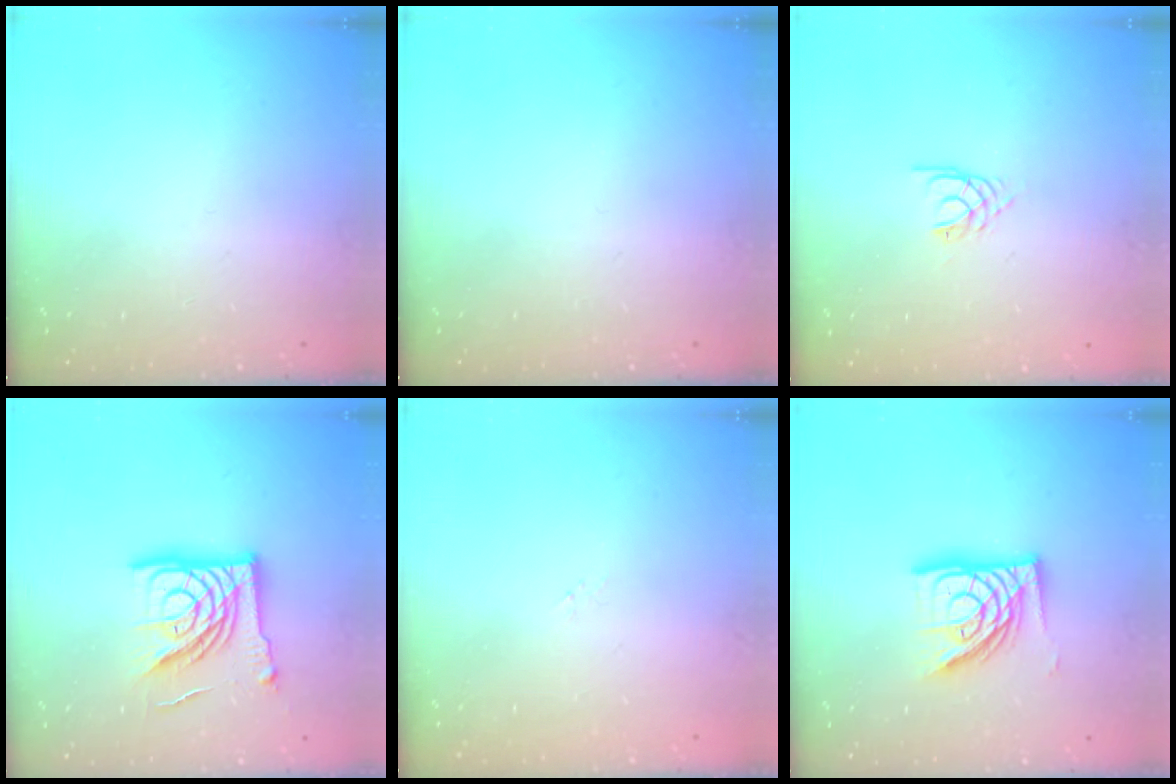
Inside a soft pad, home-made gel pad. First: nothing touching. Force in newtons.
{"total": 0.0}
{"total": 2.7, "press": 2.6, "slide": 0.4}
{"total": 17.0, "press": 16.9, "slide": 0.9}
{"total": 1.3, "press": 1.2, "slide": 0.3}
{"total": 15.0, "press": 15.0, "slide": 1.2}